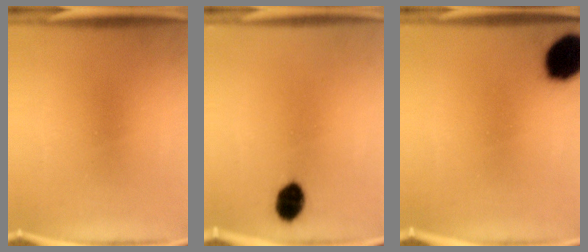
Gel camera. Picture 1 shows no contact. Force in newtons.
{"total": 6.5}
{"total": 14.4}